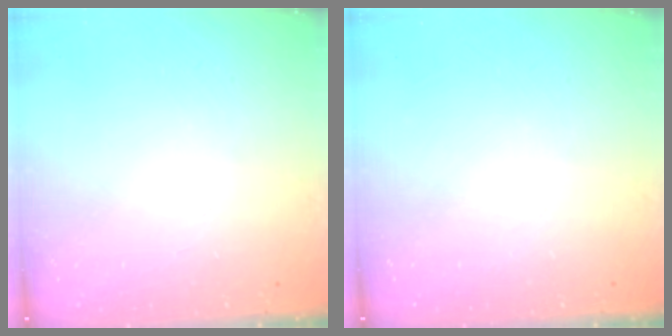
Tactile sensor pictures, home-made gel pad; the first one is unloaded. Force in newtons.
{"total": 0.0}